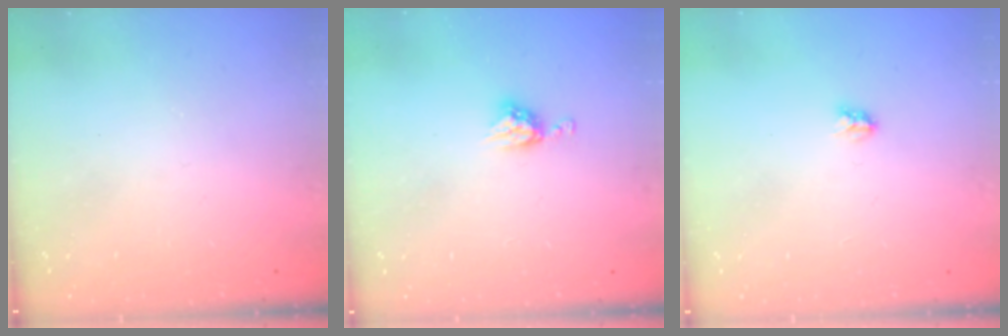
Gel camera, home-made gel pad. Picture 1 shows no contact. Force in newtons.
{"total": 6.4, "press": 6.4, "slide": 0.4}
{"total": 2.9, "press": 2.9, "slide": 0.3}